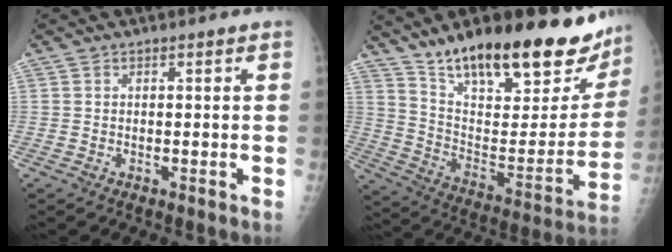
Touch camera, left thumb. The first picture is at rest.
{"total": 29.7, "force": [21.8, 9.8, 17.6], "torque": [-0.232, -0.085, 0.331]}